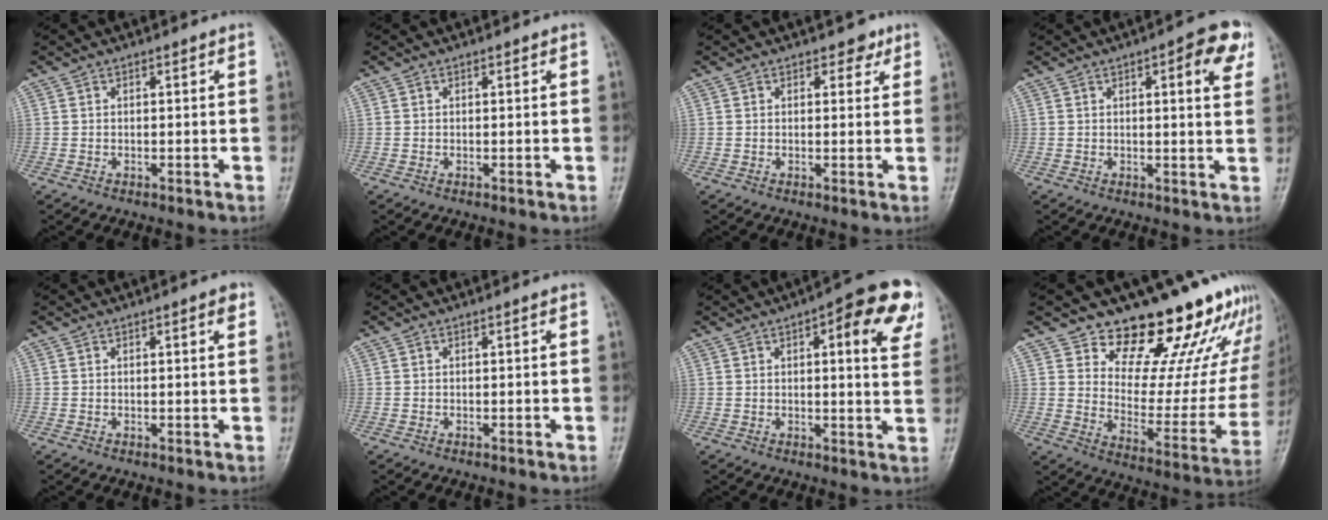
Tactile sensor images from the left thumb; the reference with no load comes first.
{"total": 0.0}
{"total": 2.4, "force": [1.6, 1.6, 1.0], "torque": [0.005, -0.006, 0.018]}
{"total": 7.3, "force": [3.1, 2.2, 6.3], "torque": [-0.060, -0.007, 0.032]}
{"total": 1.9, "force": [0.9, 0.6, 1.5], "torque": [-0.017, -0.001, 0.010]}
{"total": 0.0}
{"total": 13.3, "force": [5.5, 4.2, 11.3], "torque": [-0.104, -0.006, 0.058]}
{"total": 22.1, "force": [17.9, 9.0, 9.4], "torque": [-0.069, -0.130, 0.242]}